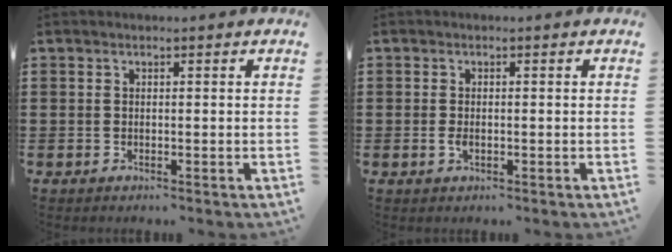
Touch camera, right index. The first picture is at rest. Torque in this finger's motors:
{"motor_torque": [1.31, 0.83, 0.07, 0.04]}